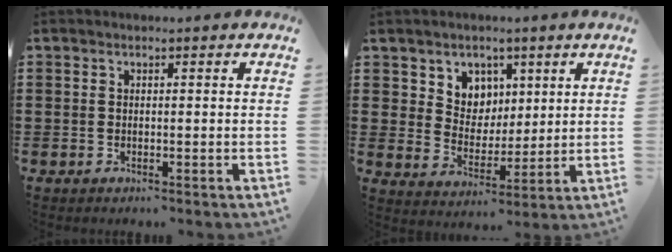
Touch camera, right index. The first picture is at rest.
{"total": 5.8, "force": [3.3, 4.7, 0.2], "torque": [-0.029, -0.005, 0.060]}